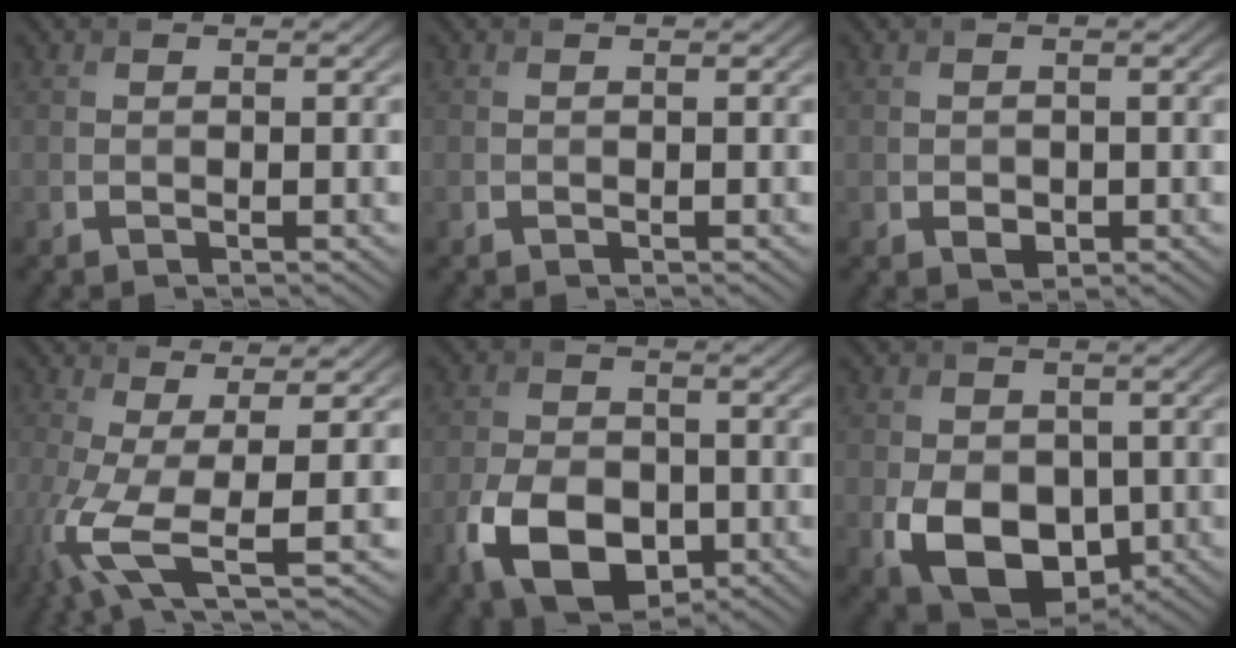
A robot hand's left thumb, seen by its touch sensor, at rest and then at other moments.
{"total": 0.0}
{"total": 1.6, "force": [-0.5, 1.2, 0.9], "torque": [-0.015, -0.008, -0.008]}
{"total": 7.7, "force": [-1.6, 2.0, 7.3], "torque": [-0.156, -0.013, -0.035]}
{"total": 9.8, "force": [-3.9, 6.2, 6.4], "torque": [-0.141, -0.018, -0.073]}
{"total": 9.6, "force": [-2.3, 6.7, 6.4], "torque": [-0.120, -0.028, -0.041]}